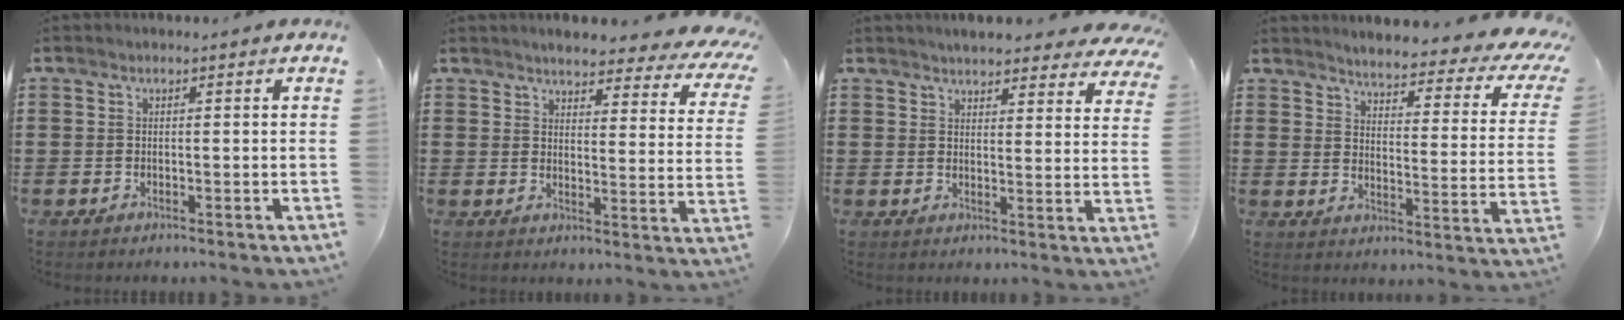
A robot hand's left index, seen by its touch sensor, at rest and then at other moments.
{"total": 4.4, "force": [4.0, 0.4, 1.8], "torque": [-0.046, -0.030, 0.067]}
{"total": 4.6, "force": [4.5, 0.3, 1.0], "torque": [-0.028, -0.018, 0.081]}
{"total": 4.0, "force": [3.5, 0.1, 1.9], "torque": [-0.050, -0.036, 0.049]}